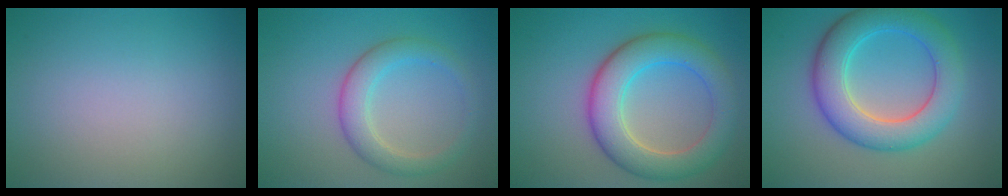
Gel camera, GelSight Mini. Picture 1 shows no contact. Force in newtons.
{"total": 3.4, "press": 3.4, "slide": 0.0}
{"total": 6.8, "press": 6.8, "slide": 0.4}
{"total": 7.1, "press": 7.1, "slide": 0.1}